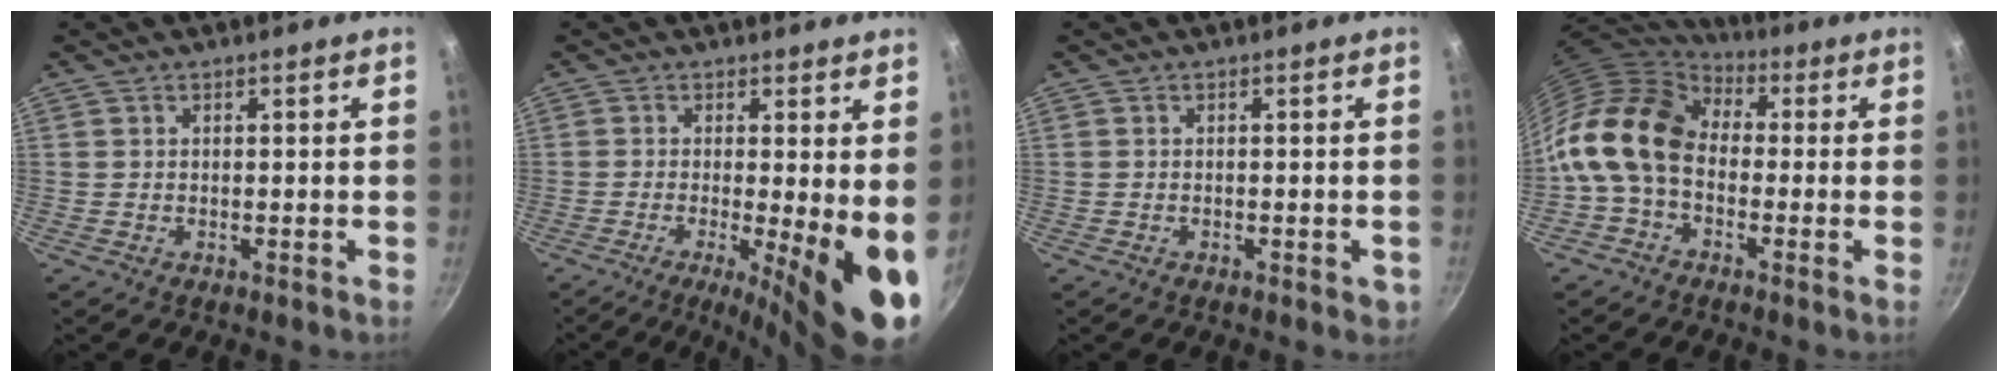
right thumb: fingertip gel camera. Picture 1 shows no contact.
{"total": 12.0, "force": [-1.8, 2.5, 11.6], "torque": [-0.144, -0.017, -0.025]}
{"total": 1.9, "force": [-0.8, 1.0, 1.5], "torque": [-0.014, 0.001, -0.008]}
{"total": 15.6, "force": [-0.9, 11.1, 10.9], "torque": [-0.192, 0.038, -0.041]}